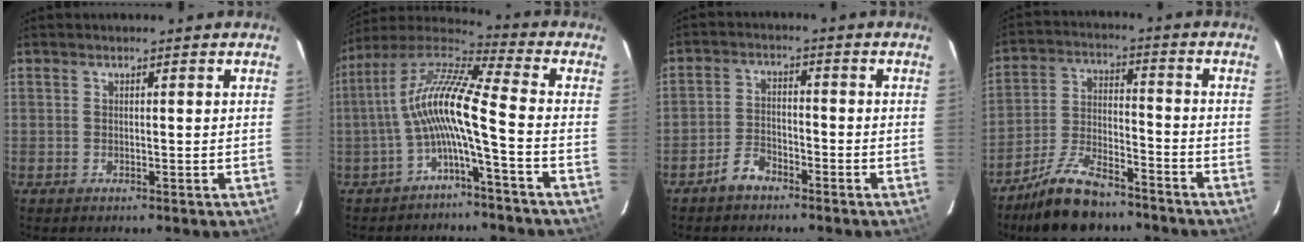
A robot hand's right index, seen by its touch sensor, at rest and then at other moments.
{"total": 12.1, "force": [-3.0, 0.6, 11.7], "torque": [-0.233, 0.016, -0.064]}
{"total": 4.5, "force": [-3.5, 2.1, 1.7], "torque": [-0.051, 0.012, -0.065]}
{"total": 13.6, "force": [-10.9, 4.7, 6.6], "torque": [-0.141, 0.003, -0.194]}